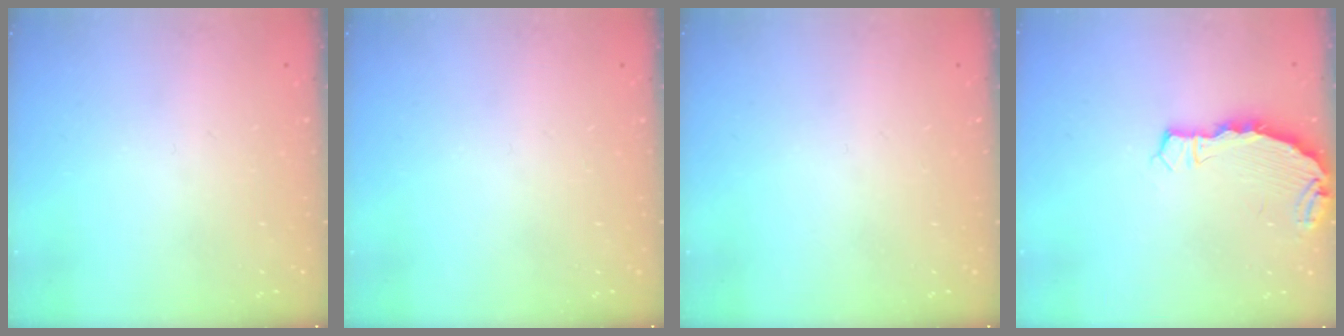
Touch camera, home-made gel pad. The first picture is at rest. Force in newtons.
{"total": 0.0}
{"total": 0.0}
{"total": 3.9, "press": 3.9, "slide": 0.2}